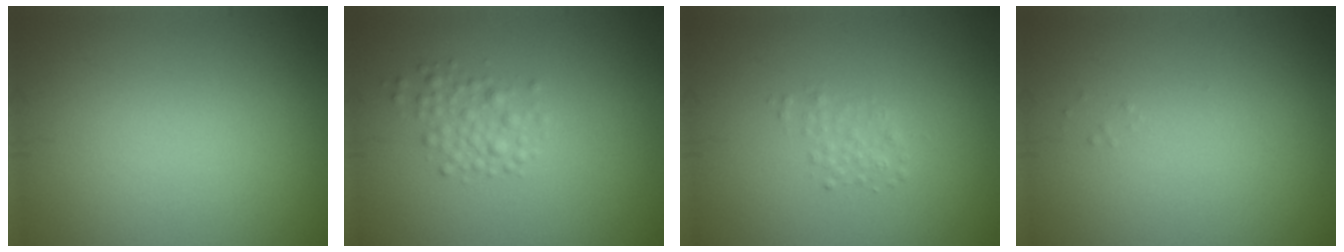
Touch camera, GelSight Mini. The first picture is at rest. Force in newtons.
{"total": 2.0, "press": 2.0, "slide": 0.0}
{"total": 1.2, "press": 1.2, "slide": 0.0}
{"total": 0.0}